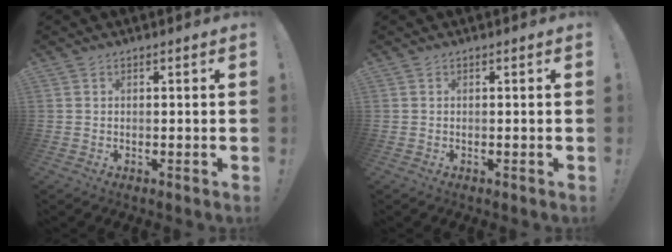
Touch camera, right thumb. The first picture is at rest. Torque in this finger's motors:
{"motor_torque": [0.03, 0.06, 0.18, -0.16, -0.01]}